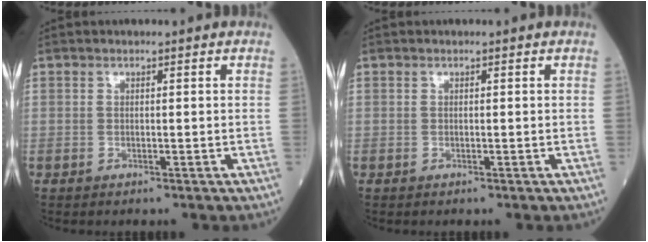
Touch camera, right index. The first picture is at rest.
{"total": 0.0}